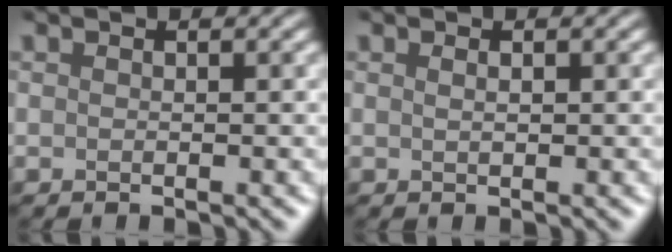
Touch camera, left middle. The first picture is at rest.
{"total": 1.0, "force": [0.6, 0.5, 0.6], "torque": [-0.004, 0.000, 0.005]}